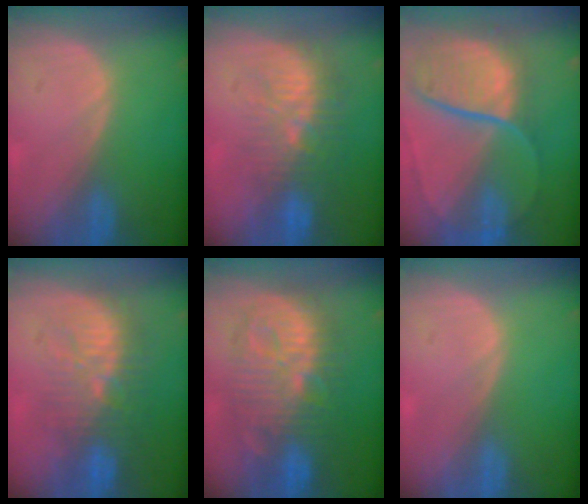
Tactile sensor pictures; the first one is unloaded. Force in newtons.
{"total": 9.7, "press": 9.0, "slide": 3.6}
{"total": 11.2, "press": 9.3, "slide": 6.3}
{"total": 9.4, "press": 9.1, "slide": 2.2}
{"total": 11.6, "press": 11.5, "slide": 0.8}
{"total": 0.0}